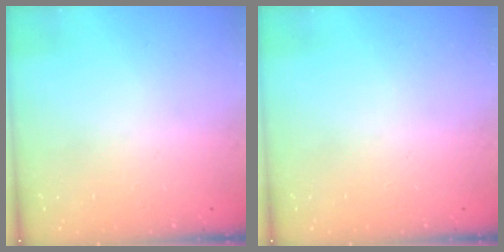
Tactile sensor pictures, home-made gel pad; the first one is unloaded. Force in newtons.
{"total": 0.0}